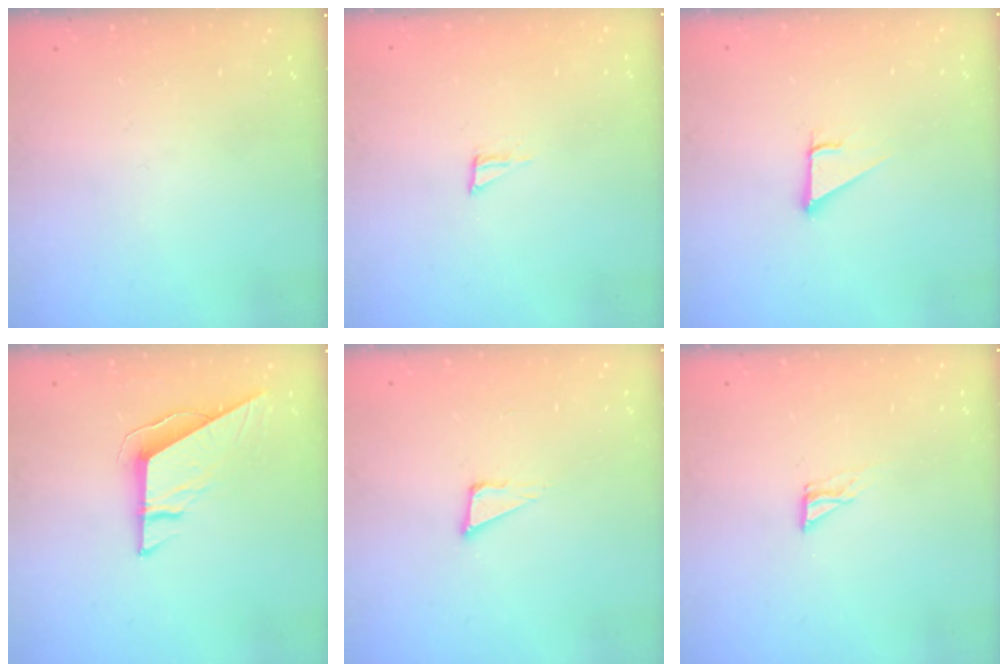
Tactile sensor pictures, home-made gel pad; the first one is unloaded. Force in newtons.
{"total": 2.9, "press": 2.9, "slide": 0.2}
{"total": 2.8, "press": 2.8, "slide": 0.0}
{"total": 8.4, "press": 8.3, "slide": 0.7}
{"total": 4.0, "press": 3.8, "slide": 1.0}
{"total": 3.6, "press": 3.6, "slide": 0.3}